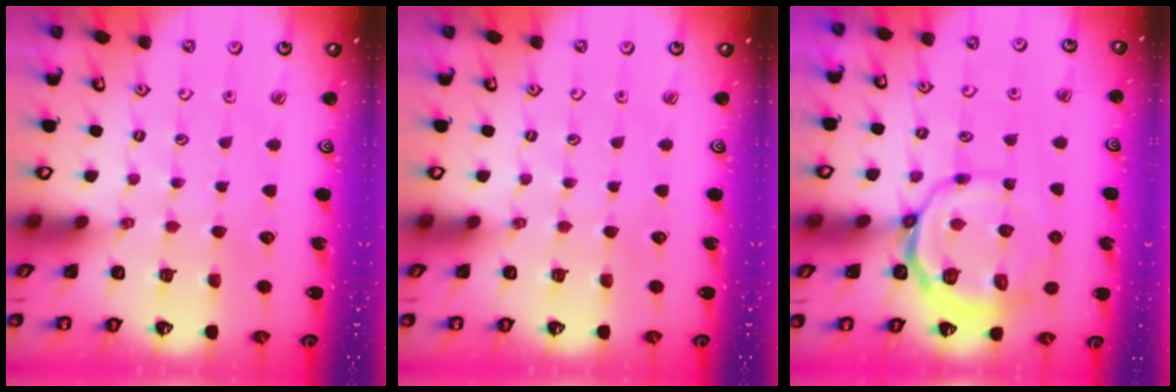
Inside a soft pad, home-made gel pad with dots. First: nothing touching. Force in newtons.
{"total": 0.0}
{"total": 10.1, "press": 9.8, "slide": 2.6}